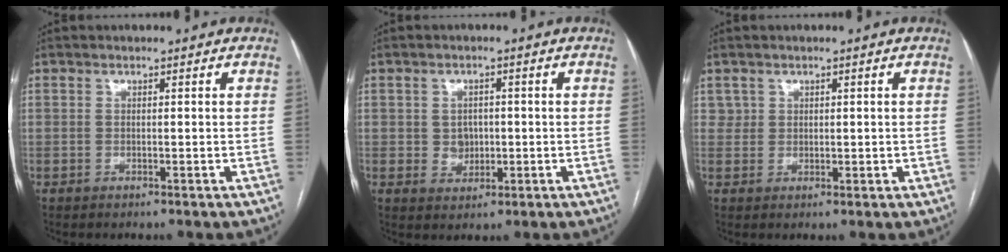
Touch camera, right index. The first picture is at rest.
{"total": 3.5, "force": [0.0, 3.0, 1.8], "torque": [-0.024, 0.005, 0.007]}
{"total": 2.1, "force": [1.0, 1.8, 0.2], "torque": [0.008, 0.001, 0.014]}